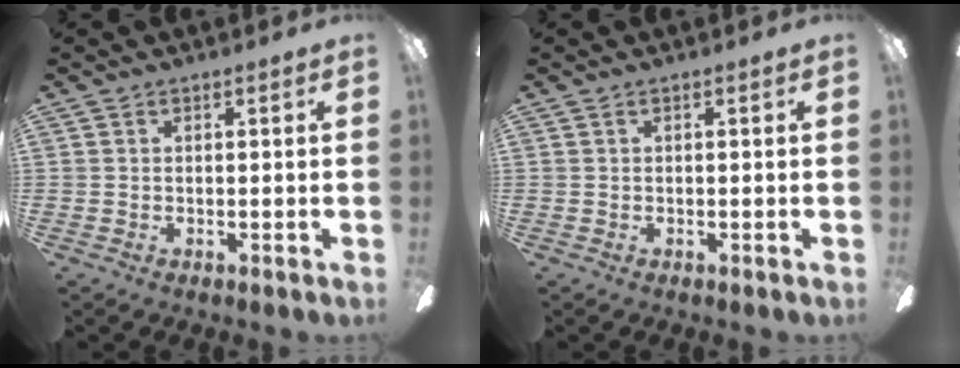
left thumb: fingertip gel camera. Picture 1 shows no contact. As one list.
[{"total": 0.0}]